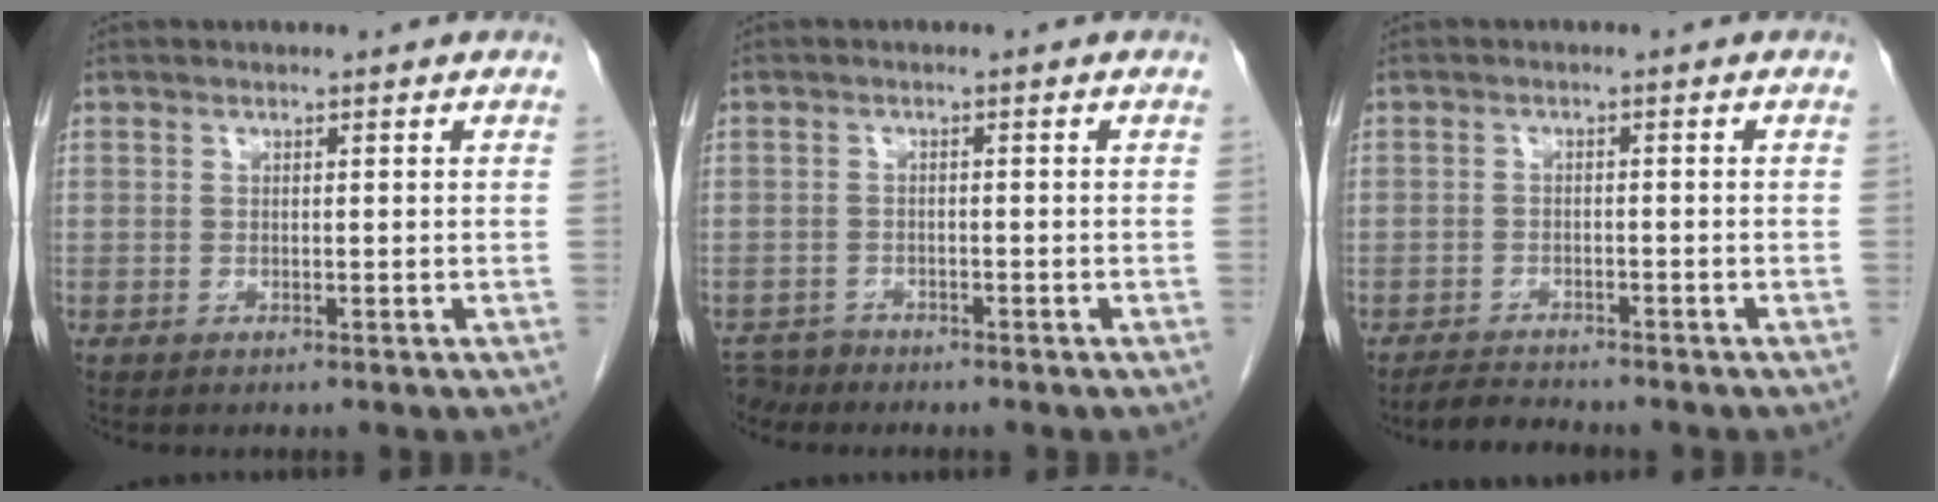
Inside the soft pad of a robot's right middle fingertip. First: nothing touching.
{"total": 2.3, "force": [-2.1, 0.8, -0.4], "torque": [0.005, -0.003, -0.037]}
{"total": 2.9, "force": [-2.8, 0.4, 0.4], "torque": [-0.011, -0.012, -0.049]}